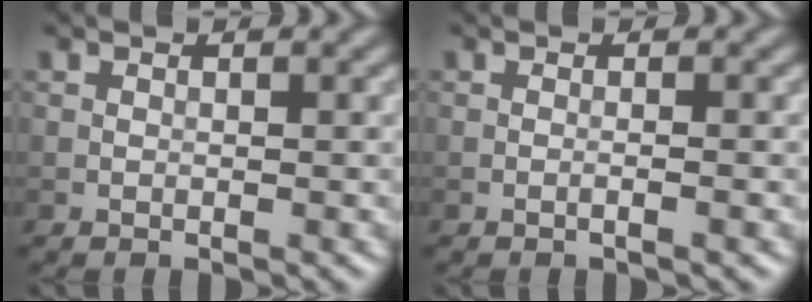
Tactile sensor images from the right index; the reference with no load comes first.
{"total": 1.0, "force": [-0.2, 0.2, 1.0], "torque": [-0.010, -0.004, -0.011]}